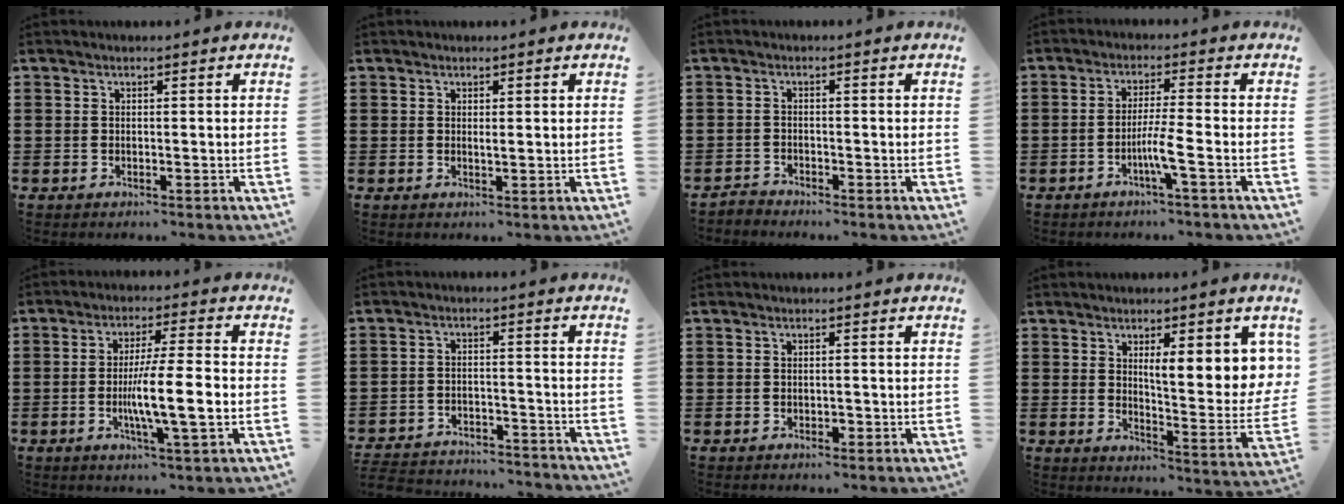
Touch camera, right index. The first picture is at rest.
{"total": 0.8, "force": [0.3, 0.1, 0.8], "torque": [-0.016, 0.001, 0.004]}
{"total": 1.4, "force": [-1.4, 0.3, 0.0], "torque": [-0.007, 0.004, -0.029]}
{"total": 4.8, "force": [-2.1, -0.4, 4.3], "torque": [-0.089, -0.015, -0.043]}
{"total": 9.6, "force": [-1.8, 1.0, 9.4], "torque": [-0.161, -0.013, -0.035]}
{"total": 4.2, "force": [-4.2, 0.3, 0.5], "torque": [-0.020, -0.002, -0.089]}
{"total": 0.8, "force": [-0.4, 0.3, 0.6], "torque": [-0.014, -0.005, -0.006]}
{"total": 8.3, "force": [3.7, 2.1, 7.1], "torque": [-0.113, -0.019, 0.056]}